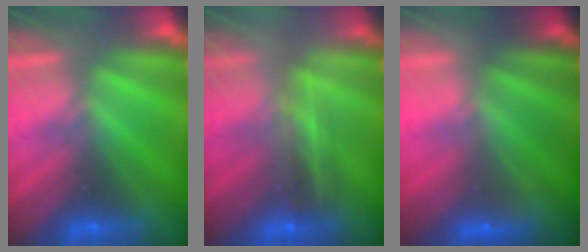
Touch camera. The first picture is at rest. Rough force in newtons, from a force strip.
{"total": 2.5}
{"total": 1.9}